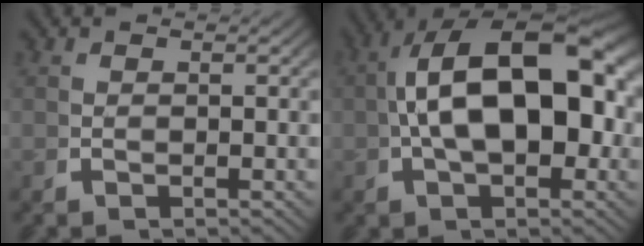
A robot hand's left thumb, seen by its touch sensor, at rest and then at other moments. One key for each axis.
{"total": 16.2, "fx": 1.4, "fy": 9.5, "fz": 13.1, "tx": -0.203, "ty": -0.017, "tz": 0.024}